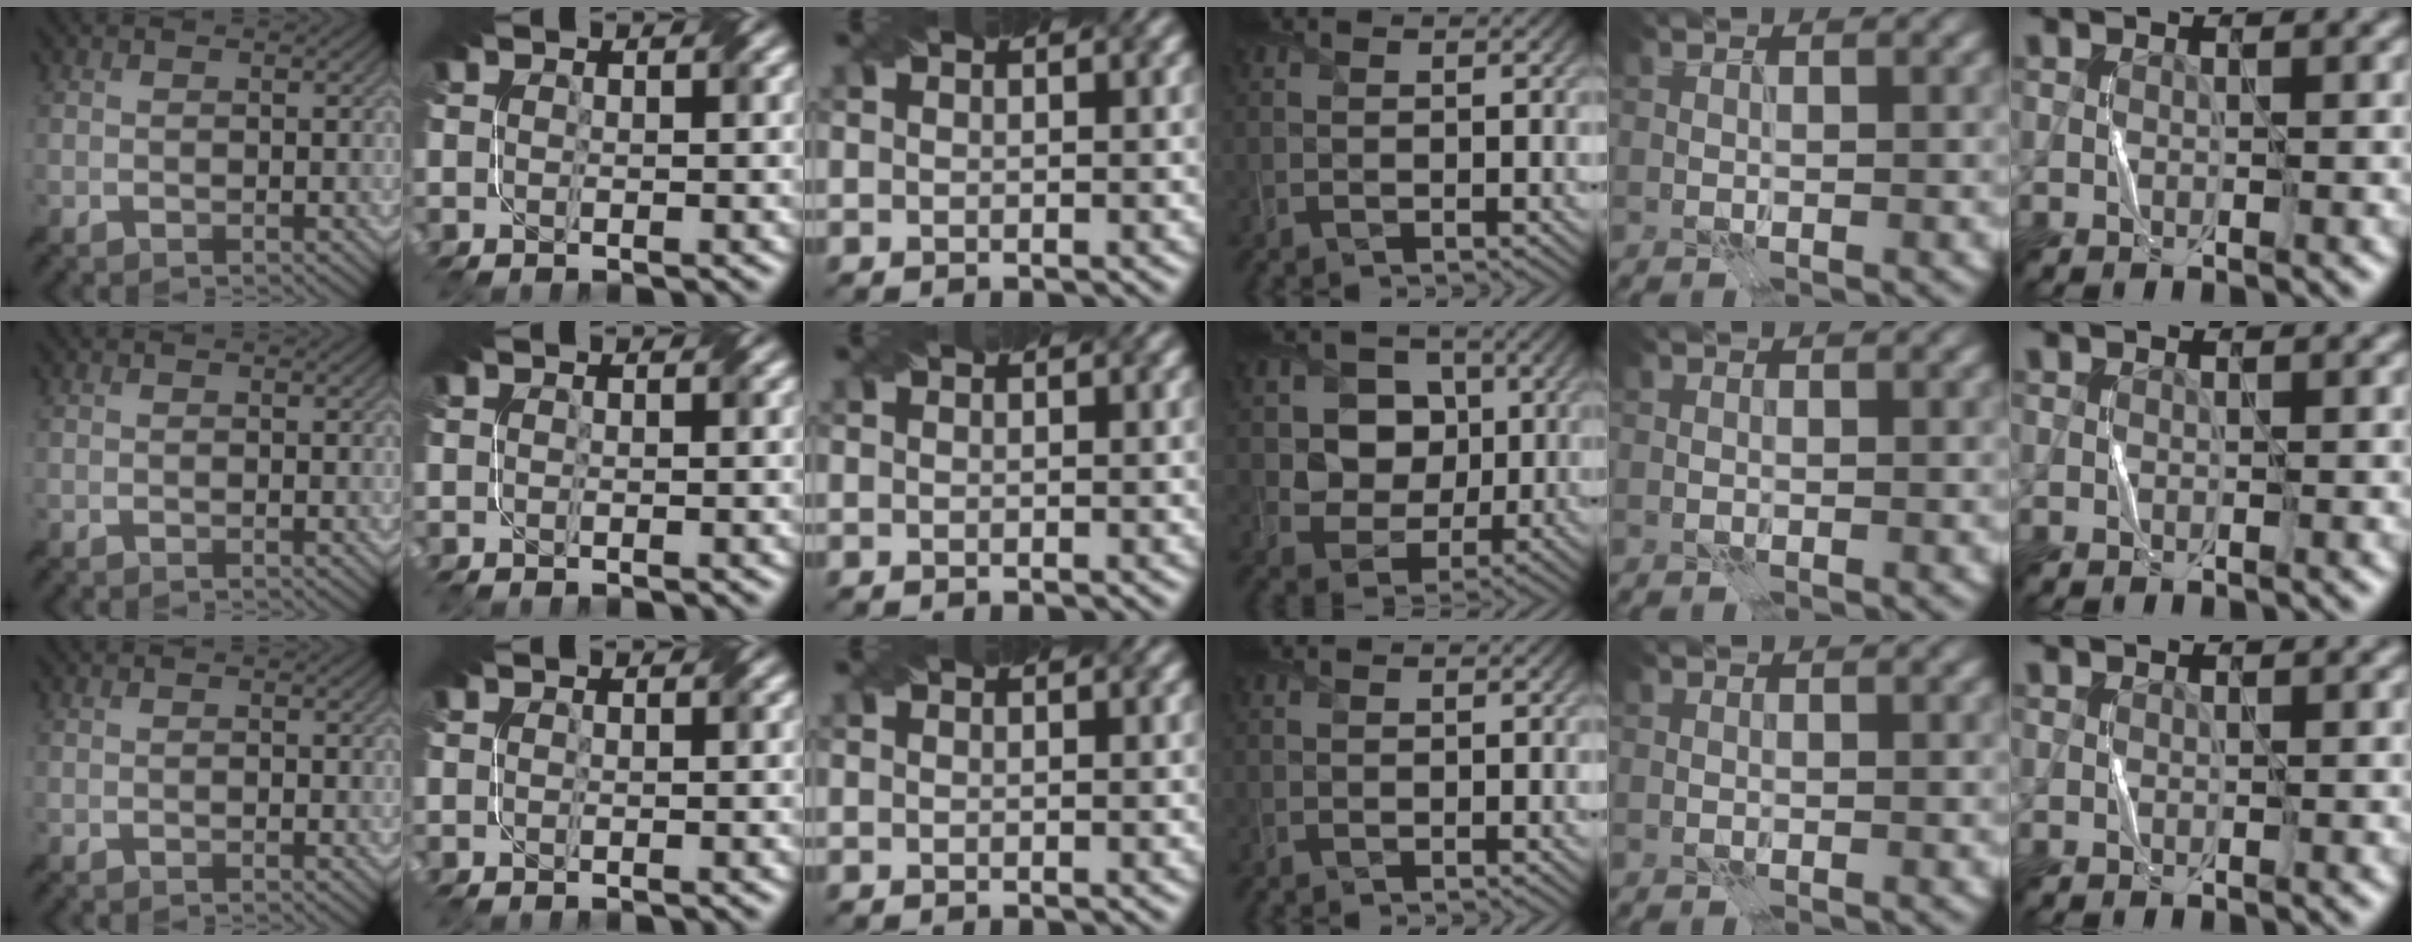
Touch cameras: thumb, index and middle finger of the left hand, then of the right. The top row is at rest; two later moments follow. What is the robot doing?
{"motion": "fold", "object": "bubble wrap"}